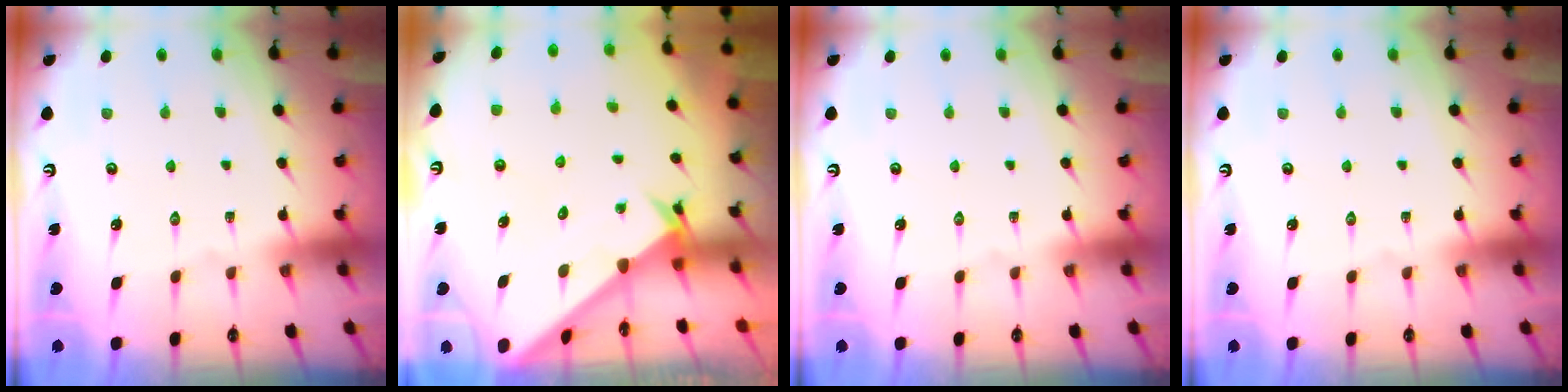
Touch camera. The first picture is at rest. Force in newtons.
{"total": 2.4, "press": 2.4, "slide": 0.2}
{"total": 0.0}
{"total": 0.0}